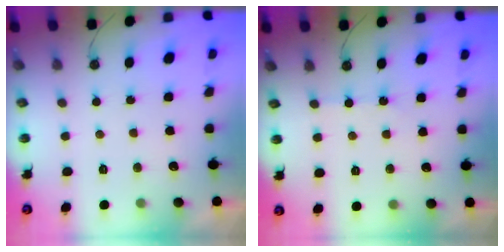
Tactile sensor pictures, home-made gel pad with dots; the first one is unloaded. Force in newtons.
{"total": 1.0, "press": 1.0, "slide": 0.2}